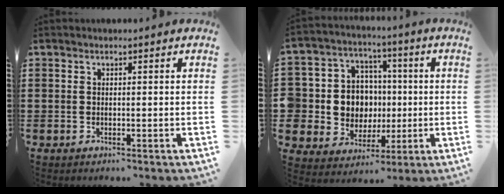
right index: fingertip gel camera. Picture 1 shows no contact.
{"total": 9.9, "force": [-0.1, 9.2, 3.5], "torque": [-0.108, 0.007, 0.005]}